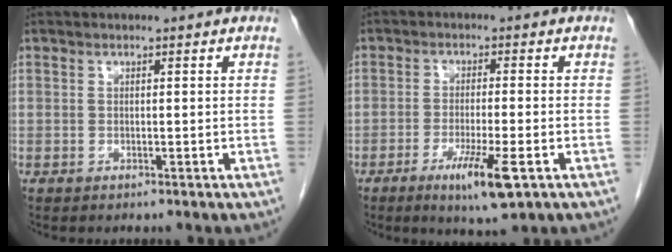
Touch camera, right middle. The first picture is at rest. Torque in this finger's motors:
{"motor_torque": [0.19, -0.17, 0.11, 0.04]}